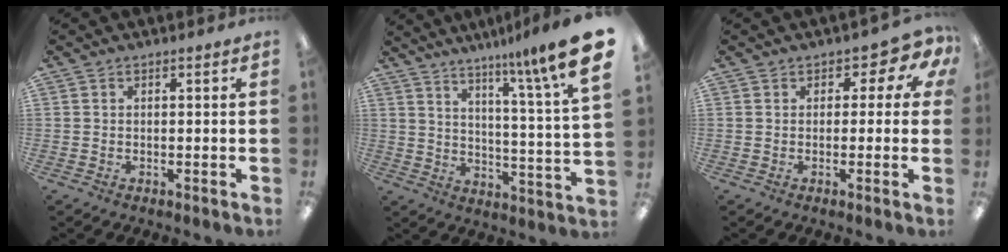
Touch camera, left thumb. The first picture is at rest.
{"total": 12.2, "force": [9.2, -0.6, 8.0], "torque": [-0.134, -0.082, 0.139]}
{"total": 4.5, "force": [1.2, 3.1, 3.0], "torque": [-0.036, -0.002, 0.018]}